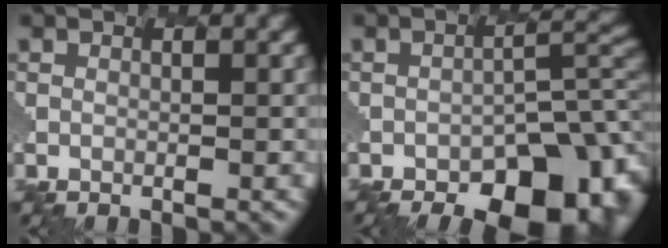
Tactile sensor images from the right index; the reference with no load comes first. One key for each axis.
{"total": 12.1, "fx": -7.9, "fy": 5.1, "fz": 7.7, "tx": -0.095, "ty": -0.009, "tz": -0.097}